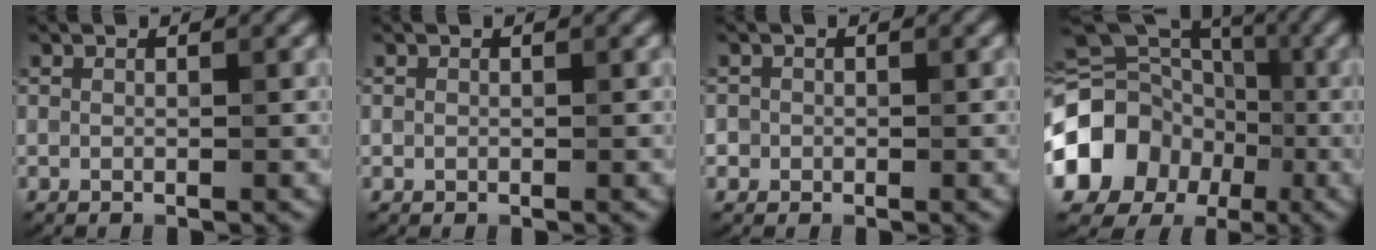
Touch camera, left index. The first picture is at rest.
{"total": 0.0}
{"total": 1.7, "force": [-0.1, 1.7, 0.2], "torque": [0.020, 0.021, -0.028]}
{"total": 14.8, "force": [-4.1, 12.9, 5.8], "torque": [-0.125, -0.007, -0.097]}